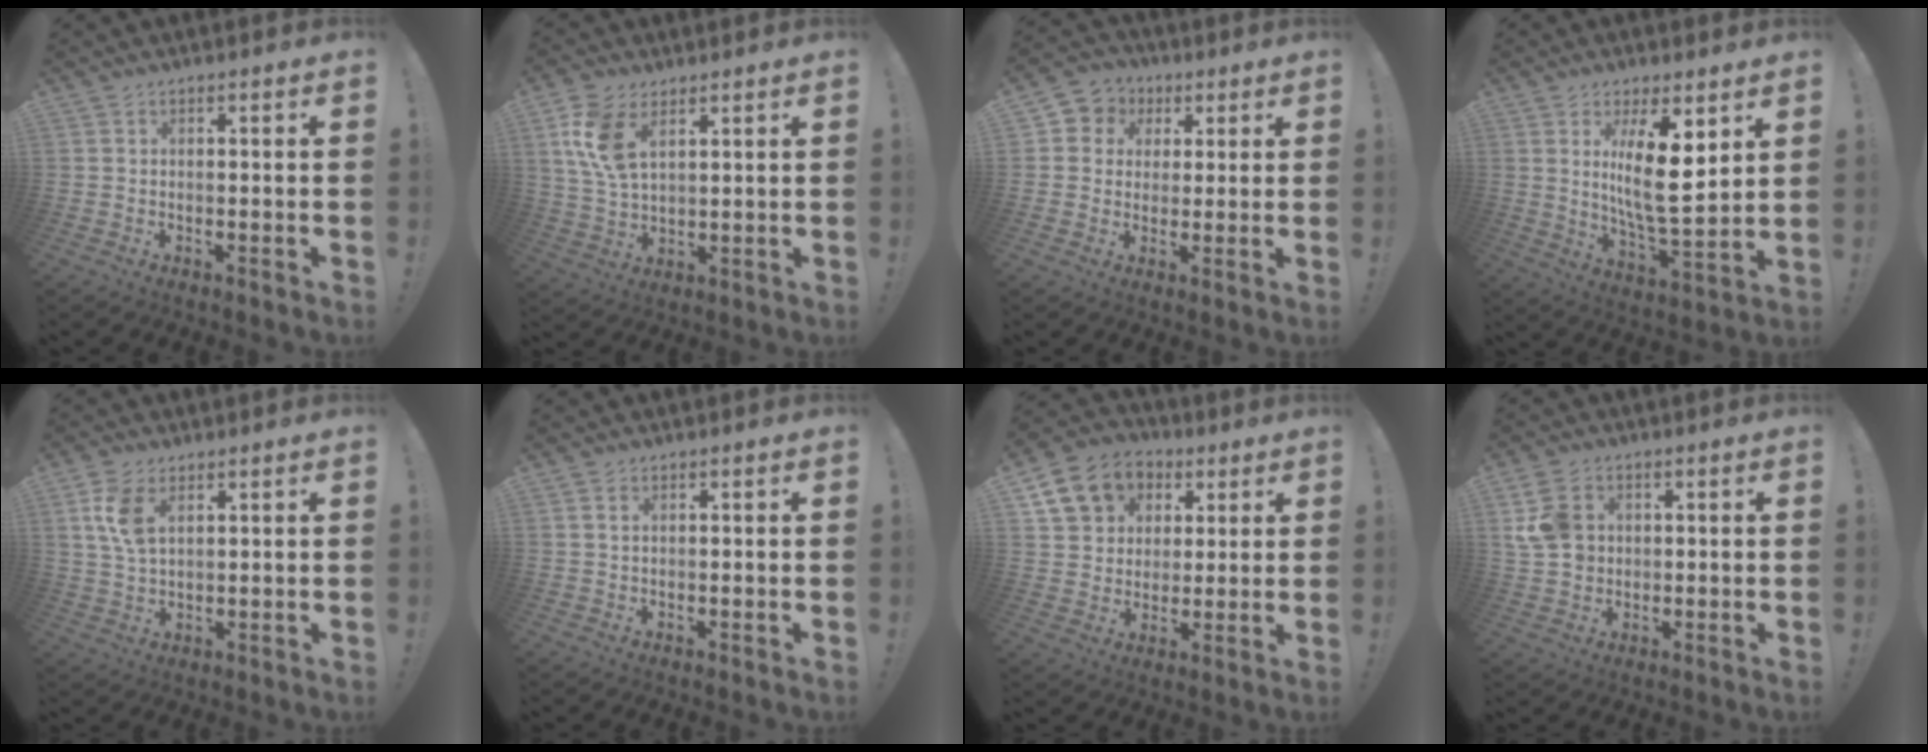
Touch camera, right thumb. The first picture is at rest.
{"total": 11.0, "force": [5.1, 6.1, 7.6], "torque": [-0.150, -0.010, 0.097]}
{"total": 6.8, "force": [0.9, 6.6, 1.7], "torque": [-0.024, 0.003, 0.023]}
{"total": 14.3, "force": [4.3, 4.2, 13.0], "torque": [-0.241, -0.030, 0.064]}
{"total": 8.0, "force": [3.5, 4.4, 5.7], "torque": [-0.107, -0.006, 0.065]}
{"total": 1.1, "force": [0.5, 0.5, 0.7], "torque": [-0.009, -0.002, 0.008]}
{"total": 13.4, "force": [6.0, 10.8, 5.0], "torque": [-0.073, -0.026, 0.122]}
{"total": 9.3, "force": [2.3, 7.4, 5.1], "torque": [-0.102, 0.003, 0.047]}